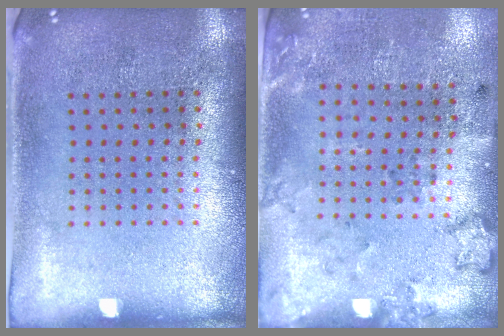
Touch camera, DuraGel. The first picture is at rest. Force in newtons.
{"total": 2.0, "press": 1.4, "slide": 1.5}